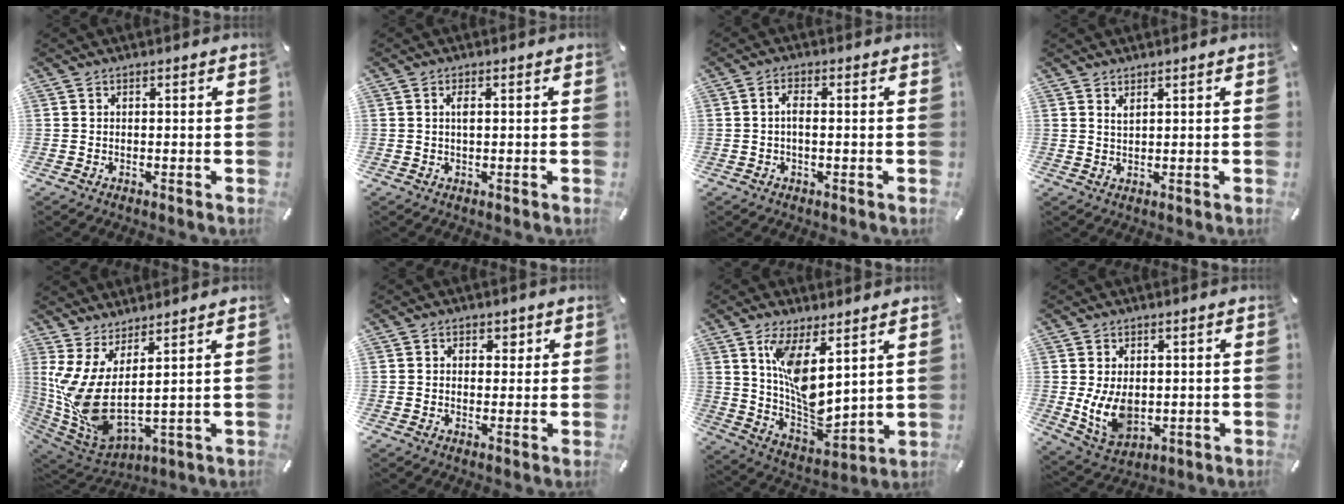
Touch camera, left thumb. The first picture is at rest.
{"total": 1.6, "force": [0.3, 0.4, 1.5], "torque": [-0.032, 0.001, 0.004]}
{"total": 2.6, "force": [-0.2, 1.0, 2.4], "torque": [-0.043, 0.003, -0.004]}
{"total": 1.5, "force": [1.3, 0.3, 0.8], "torque": [-0.017, -0.001, 0.023]}
{"total": 8.9, "force": [1.0, 3.3, 8.3], "torque": [-0.193, -0.054, 0.020]}
{"total": 2.8, "force": [0.7, 2.4, 1.2], "torque": [-0.002, -0.003, 0.004]}
{"total": 11.9, "force": [6.0, 5.2, 8.9], "torque": [-0.168, -0.048, 0.112]}
{"total": 9.1, "force": [0.1, 6.6, 6.3], "torque": [-0.132, -0.002, 0.004]}